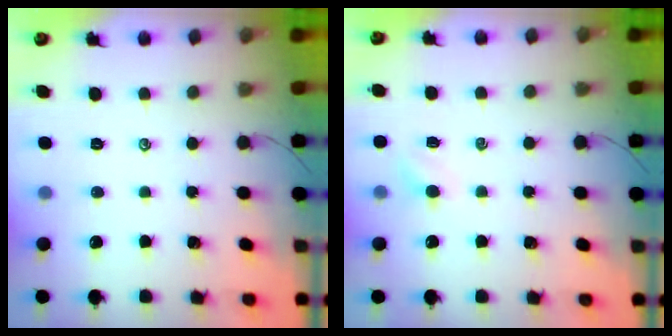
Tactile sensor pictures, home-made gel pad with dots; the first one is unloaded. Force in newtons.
{"total": 2.8, "press": 2.7, "slide": 0.9}